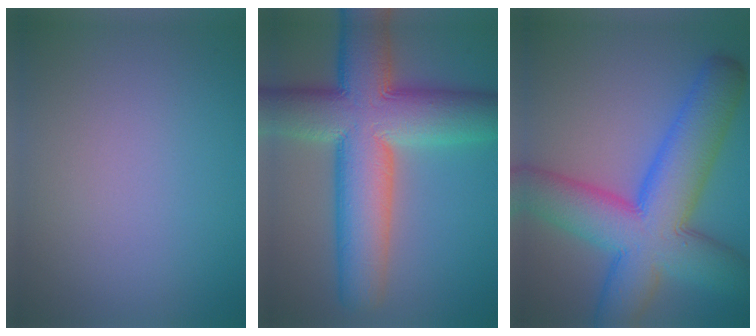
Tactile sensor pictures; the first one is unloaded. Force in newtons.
{"total": 13.5, "press": 13.5, "slide": 0.7}
{"total": 12.1, "press": 12.1, "slide": 0.3}